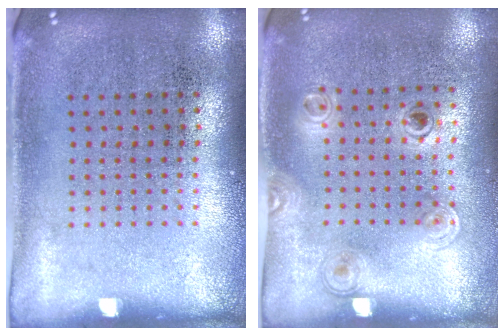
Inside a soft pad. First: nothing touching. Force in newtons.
{"total": 1.1, "press": 0.9, "slide": 0.6}